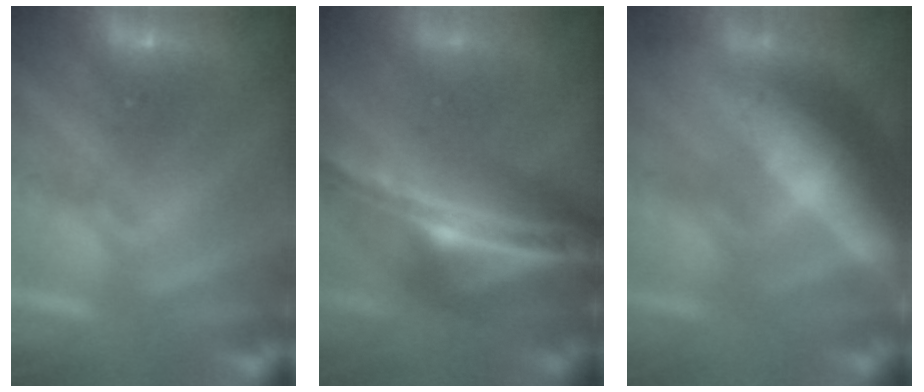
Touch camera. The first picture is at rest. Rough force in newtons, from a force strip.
{"total": 5.9}
{"total": 8.7}